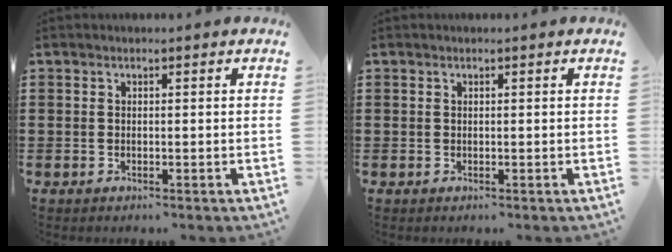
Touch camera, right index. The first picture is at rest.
{"total": 0.0}